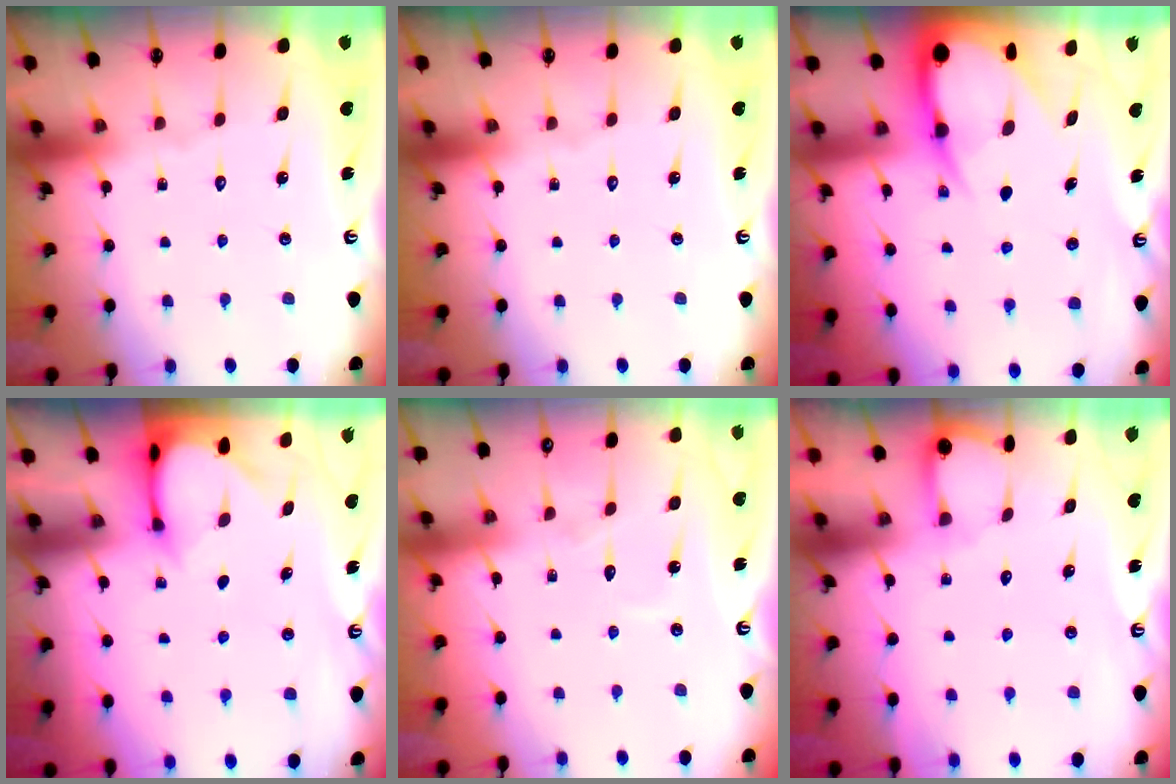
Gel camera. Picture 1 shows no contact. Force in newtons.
{"total": 0.0}
{"total": 9.4, "press": 9.4, "slide": 1.2}
{"total": 3.3, "press": 3.3, "slide": 0.3}
{"total": 2.7, "press": 2.7, "slide": 0.3}
{"total": 2.7, "press": 2.7, "slide": 0.2}